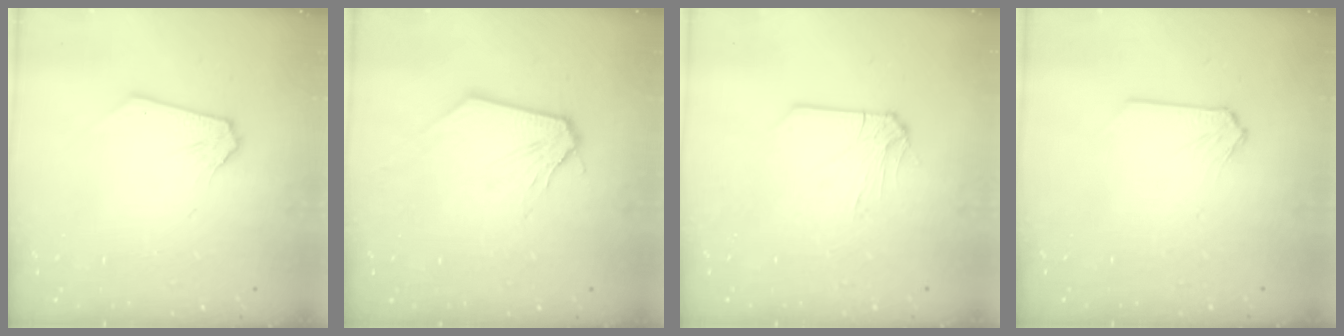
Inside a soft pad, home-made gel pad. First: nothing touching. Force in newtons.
{"total": 1.9, "press": 1.9, "slide": 0.2}
{"total": 0.0}
{"total": 0.0}